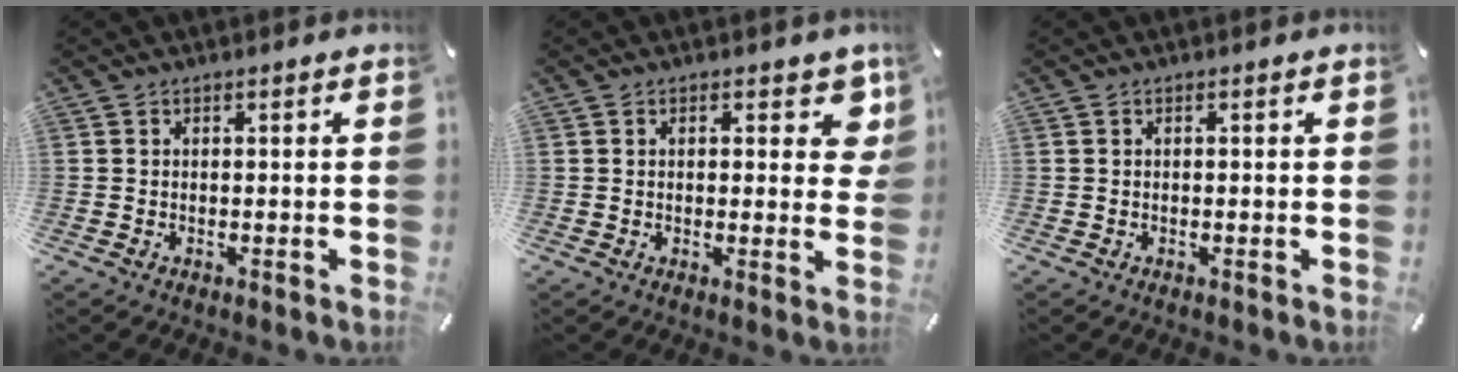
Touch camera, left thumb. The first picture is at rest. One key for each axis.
{"total": 5.6, "fx": 2.3, "fy": 3.0, "fz": 4.1, "tx": -0.032, "ty": -0.012, "tz": 0.030}
{"total": 0.0}